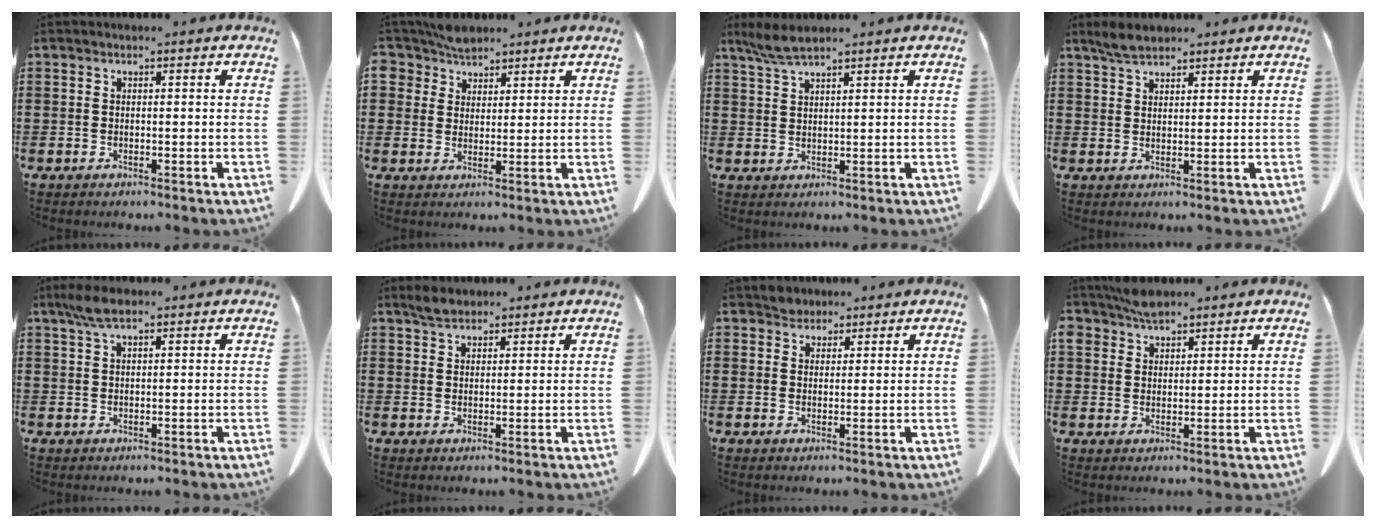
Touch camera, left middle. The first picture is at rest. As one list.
[{"total": 4.2, "force": [3.4, 2.4, 0.3], "torque": [-0.024, 0.005, 0.067]}, {"total": 3.6, "force": [2.9, 0.5, 2.1], "torque": [-0.050, -0.001, 0.055]}, {"total": 3.1, "force": [2.6, 1.1, 1.4], "torque": [-0.034, 0.004, 0.051]}, {"total": 3.8, "force": [2.3, 1.1, 2.9], "torque": [-0.063, 0.003, 0.042]}, {"total": 2.7, "force": [2.3, 0.9, 0.9], "torque": [-0.024, 0.004, 0.045]}, {"total": 2.4, "force": [2.3, 0.9, 0.0], "torque": [0.002, 0.000, 0.044]}, {"total": 3.6, "force": [3.2, 1.4, 0.8], "torque": [-0.025, 0.000, 0.063]}]